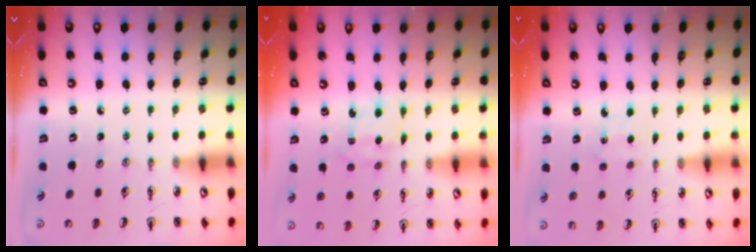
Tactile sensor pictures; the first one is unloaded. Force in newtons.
{"total": 2.3, "press": 2.3, "slide": 0.4}
{"total": 1.6, "press": 1.6, "slide": 0.3}